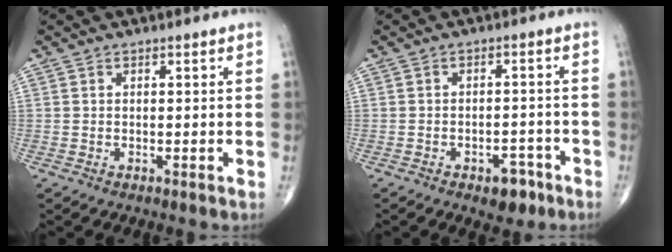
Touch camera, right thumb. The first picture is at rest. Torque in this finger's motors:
{"motor_torque": [1.33, 0.10, 0.20, -0.60, 0.02]}